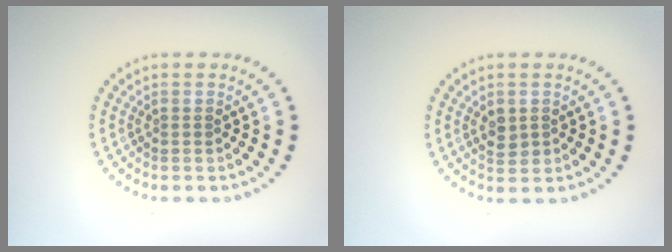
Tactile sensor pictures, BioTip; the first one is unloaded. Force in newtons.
{"total": 1.7, "press": 1.7, "slide": 0.1}